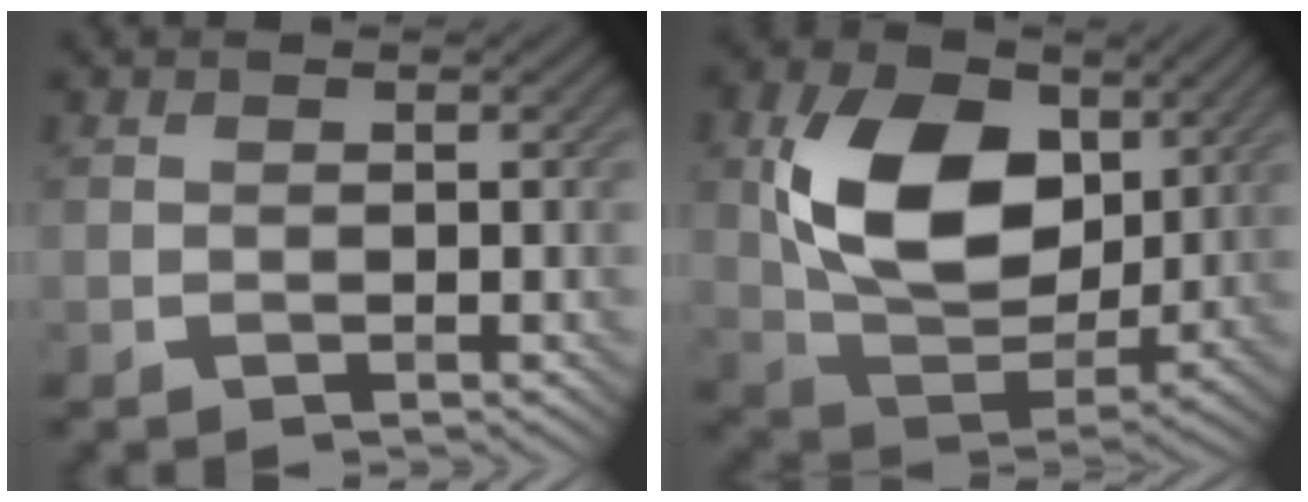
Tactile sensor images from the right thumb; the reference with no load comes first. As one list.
[{"total": 13.3, "force": [3.4, 8.9, 9.3], "torque": [-0.194, -0.003, 0.063]}]